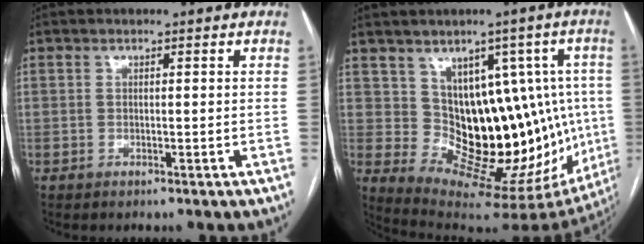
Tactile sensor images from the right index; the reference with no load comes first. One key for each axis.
{"total": 16.3, "fx": 2.0, "fy": 9.0, "fz": 13.5, "tx": -0.159, "ty": 0.025, "tz": 0.058}